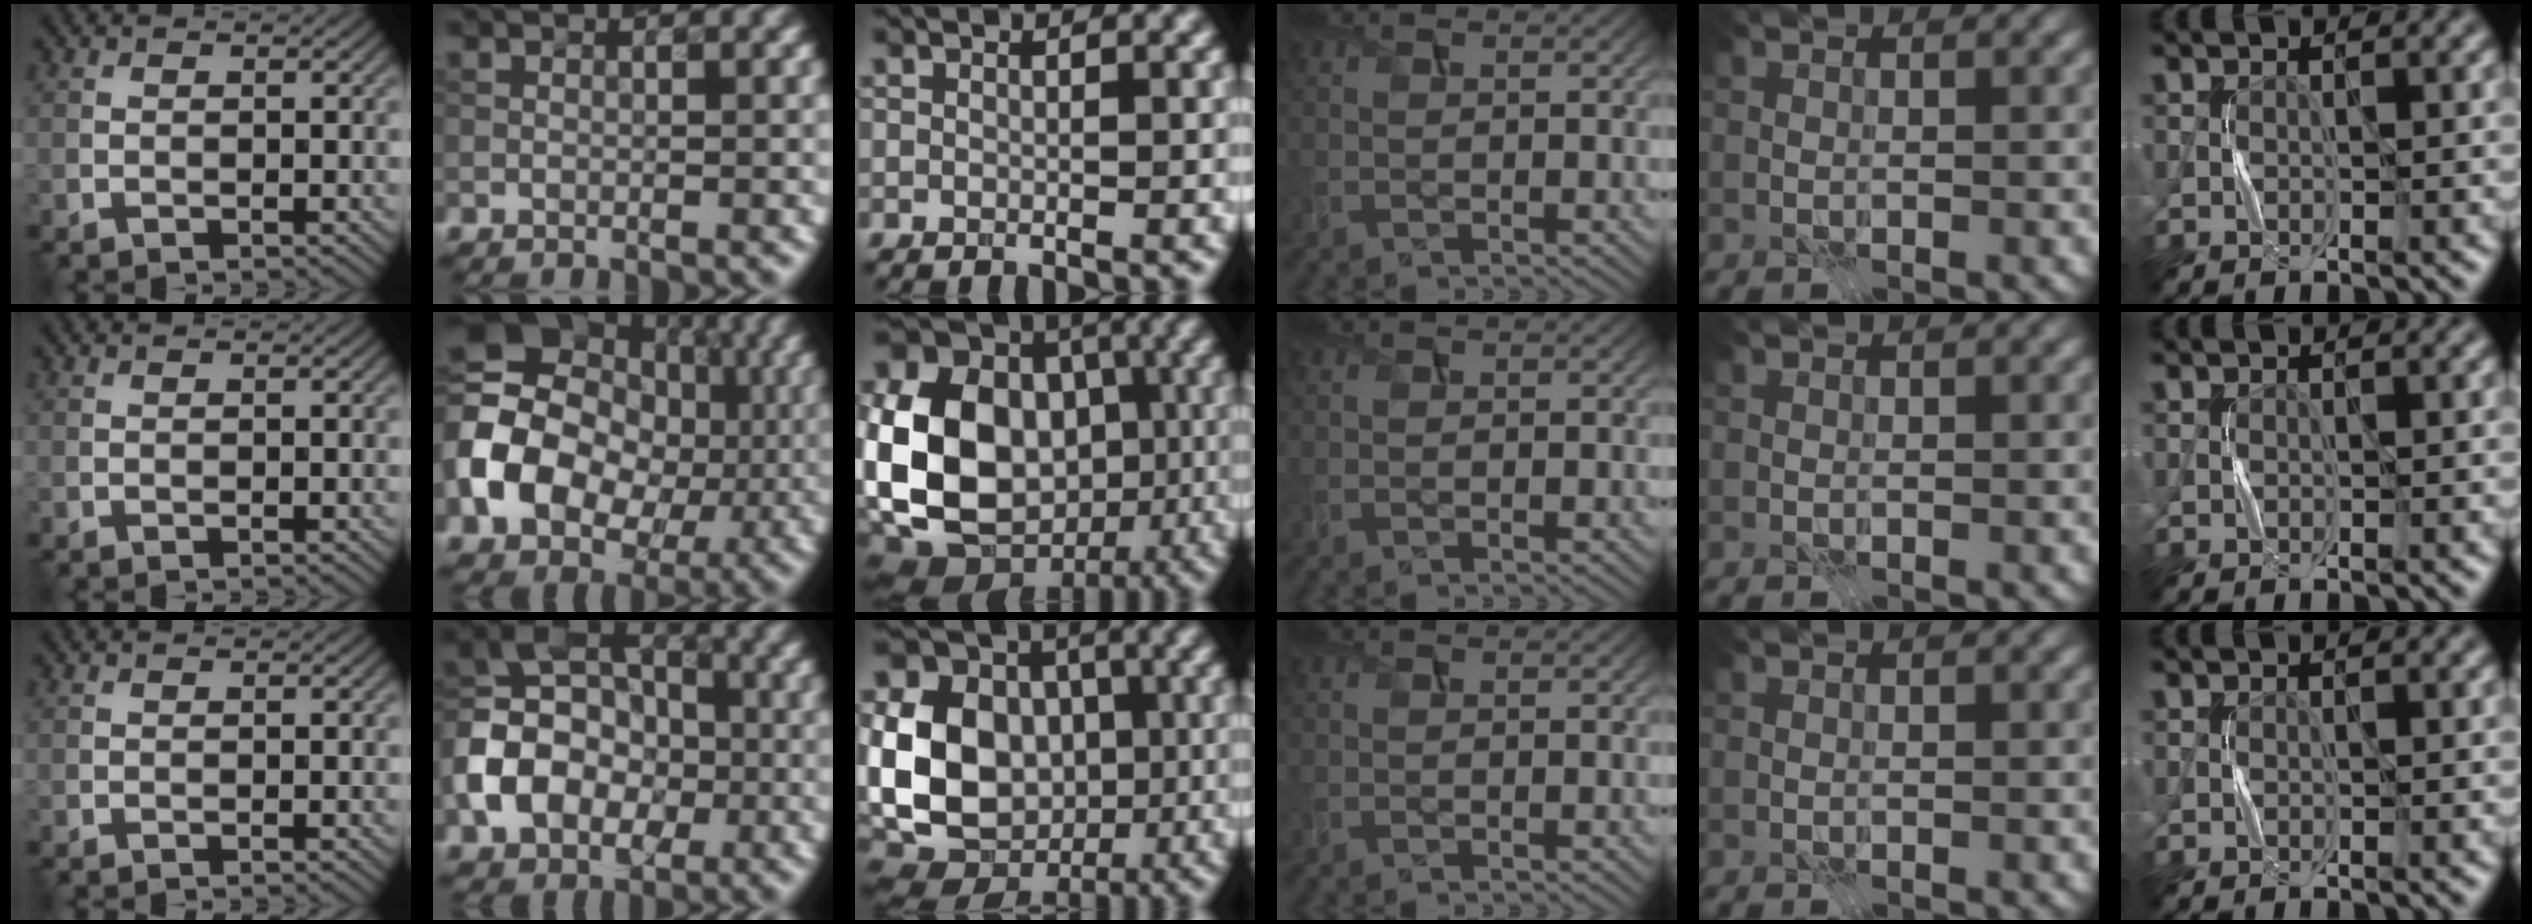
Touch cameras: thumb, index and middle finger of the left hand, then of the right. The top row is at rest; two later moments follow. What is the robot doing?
{"motion": "press", "object": "gel pad"}